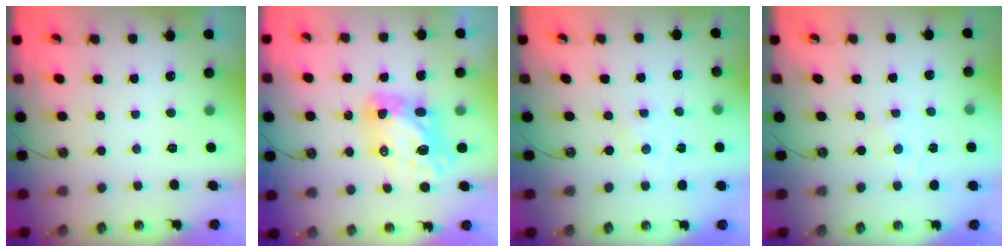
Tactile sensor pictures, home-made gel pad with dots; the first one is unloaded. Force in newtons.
{"total": 11.0, "press": 10.9, "slide": 1.3}
{"total": 0.0}
{"total": 0.0}